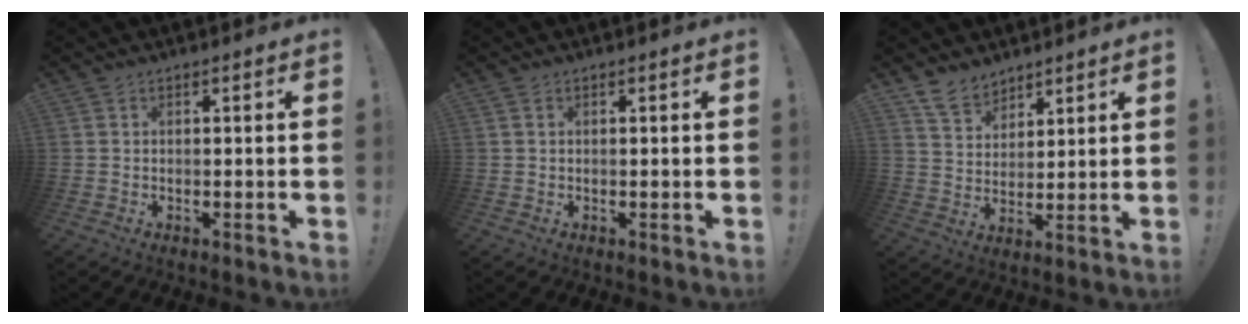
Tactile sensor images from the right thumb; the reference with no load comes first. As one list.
[{"total": 0.6, "force": [0.3, 0.4, 0.3], "torque": [-0.010, 0.003, 0.006]}, {"total": 8.9, "force": [7.5, 4.3, 2.4], "torque": [-0.054, -0.048, 0.147]}]